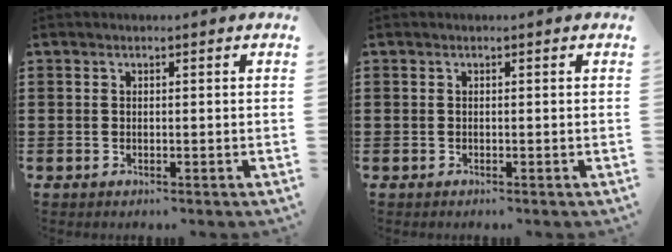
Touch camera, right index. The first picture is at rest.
{"total": 0.0}